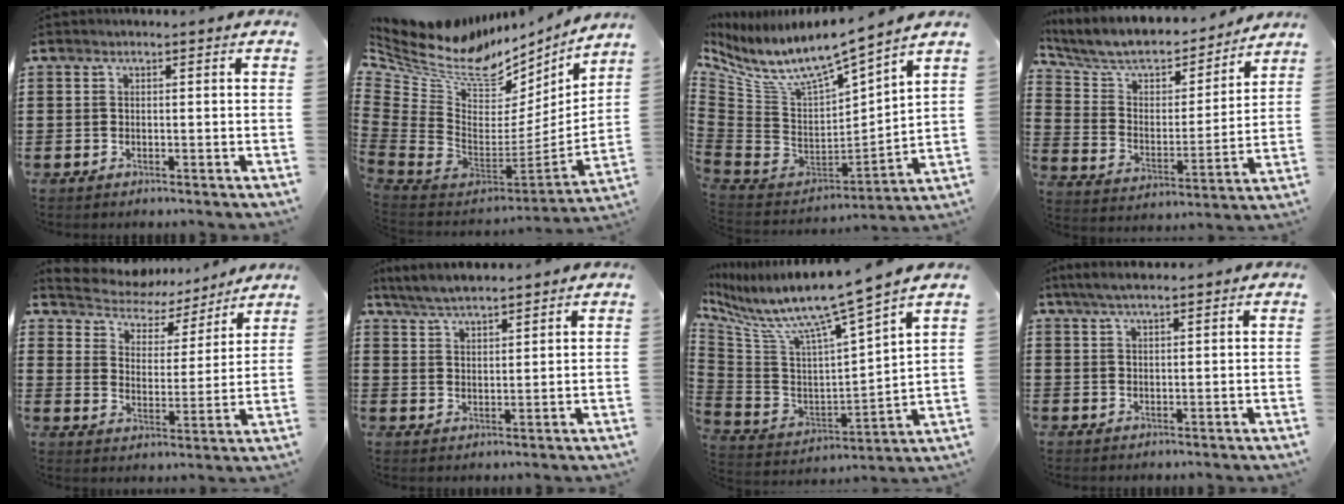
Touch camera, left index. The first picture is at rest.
{"total": 8.7, "force": [6.3, 4.7, 3.7], "torque": [-0.121, -0.061, 0.108]}
{"total": 8.0, "force": [6.3, 1.4, 4.7], "torque": [-0.127, -0.068, 0.101]}
{"total": 7.0, "force": [6.1, 2.6, 2.2], "torque": [-0.078, -0.042, 0.102]}
{"total": 4.7, "force": [4.4, 1.5, 0.6], "torque": [-0.041, -0.032, 0.071]}
{"total": 4.3, "force": [4.1, 0.5, 1.1], "torque": [-0.034, -0.009, 0.075]}
{"total": 9.1, "force": [7.3, -1.2, 5.2], "torque": [-0.129, -0.070, 0.110]}
{"total": 3.0, "force": [2.2, 0.5, 2.0], "torque": [-0.042, 0.004, 0.042]}